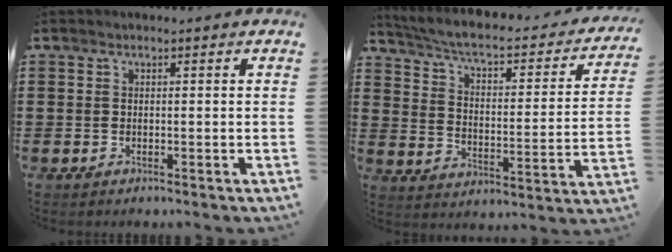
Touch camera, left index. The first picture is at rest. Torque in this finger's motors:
{"motor_torque": [2.14, 0.00, 0.23, 0.04]}